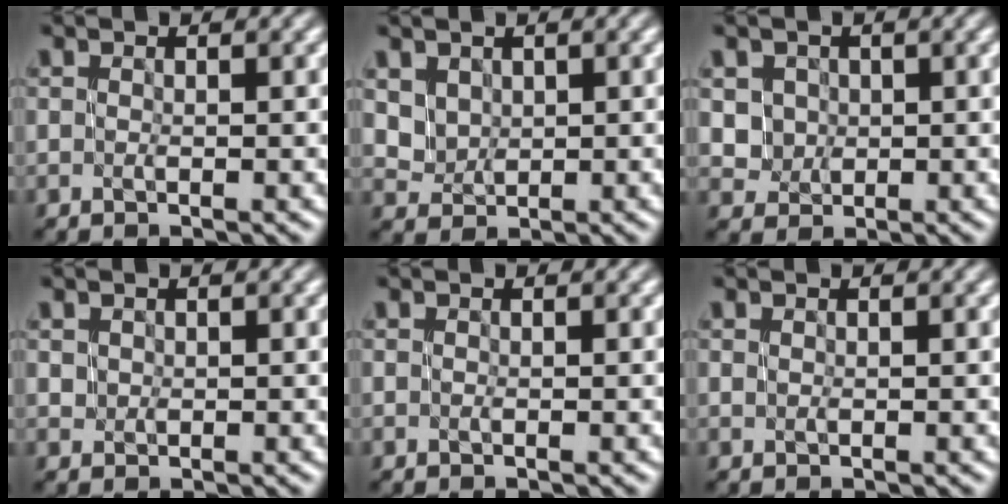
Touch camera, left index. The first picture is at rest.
{"total": 1.9, "force": [1.5, 1.2, -0.4], "torque": [0.006, 0.000, 0.034]}
{"total": 1.7, "force": [0.9, 1.4, -0.4], "torque": [0.011, 0.002, 0.018]}
{"total": 0.7, "force": [0.3, 0.6, -0.2], "torque": [0.008, 0.004, 0.006]}
{"total": 0.0}
{"total": 0.0}